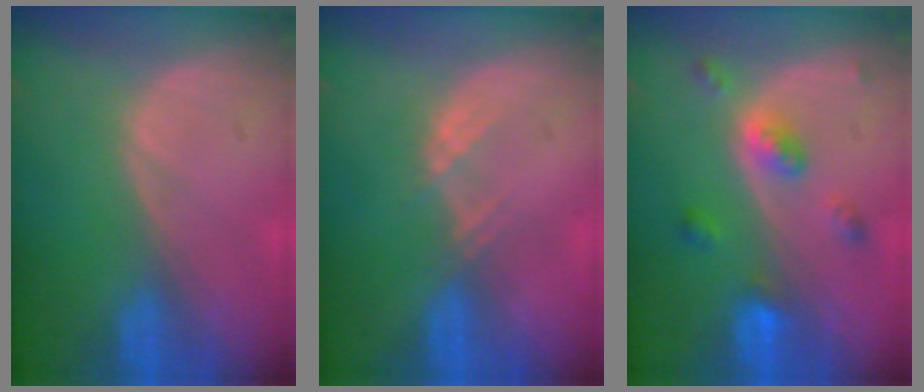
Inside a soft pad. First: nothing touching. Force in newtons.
{"total": 1.9, "press": 1.8, "slide": 0.8}
{"total": 5.2, "press": 4.5, "slide": 2.6}